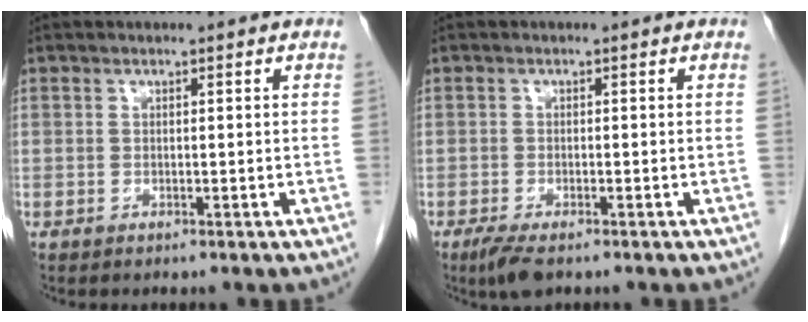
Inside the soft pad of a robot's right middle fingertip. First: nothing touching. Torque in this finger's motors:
{"motor_torque": [0.72, -0.46, 0.27, 0.06]}